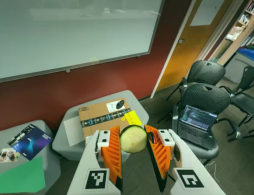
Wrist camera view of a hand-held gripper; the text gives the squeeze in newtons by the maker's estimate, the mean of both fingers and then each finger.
{"total": 8.8, "left": 9.1, "right": 8.6}